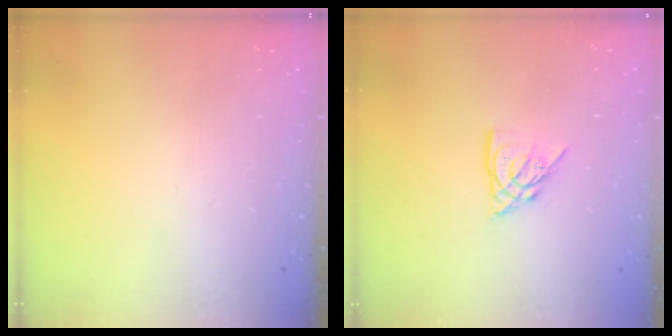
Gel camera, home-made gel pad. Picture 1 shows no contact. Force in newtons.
{"total": 6.1, "press": 6.1, "slide": 0.4}